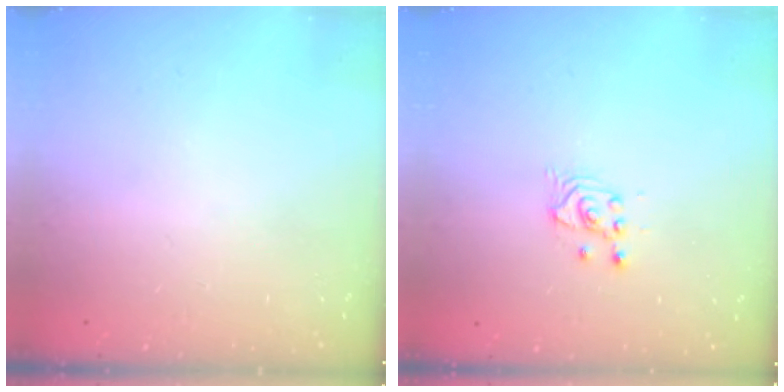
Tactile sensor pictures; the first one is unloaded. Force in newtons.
{"total": 2.6, "press": 2.5, "slide": 0.3}